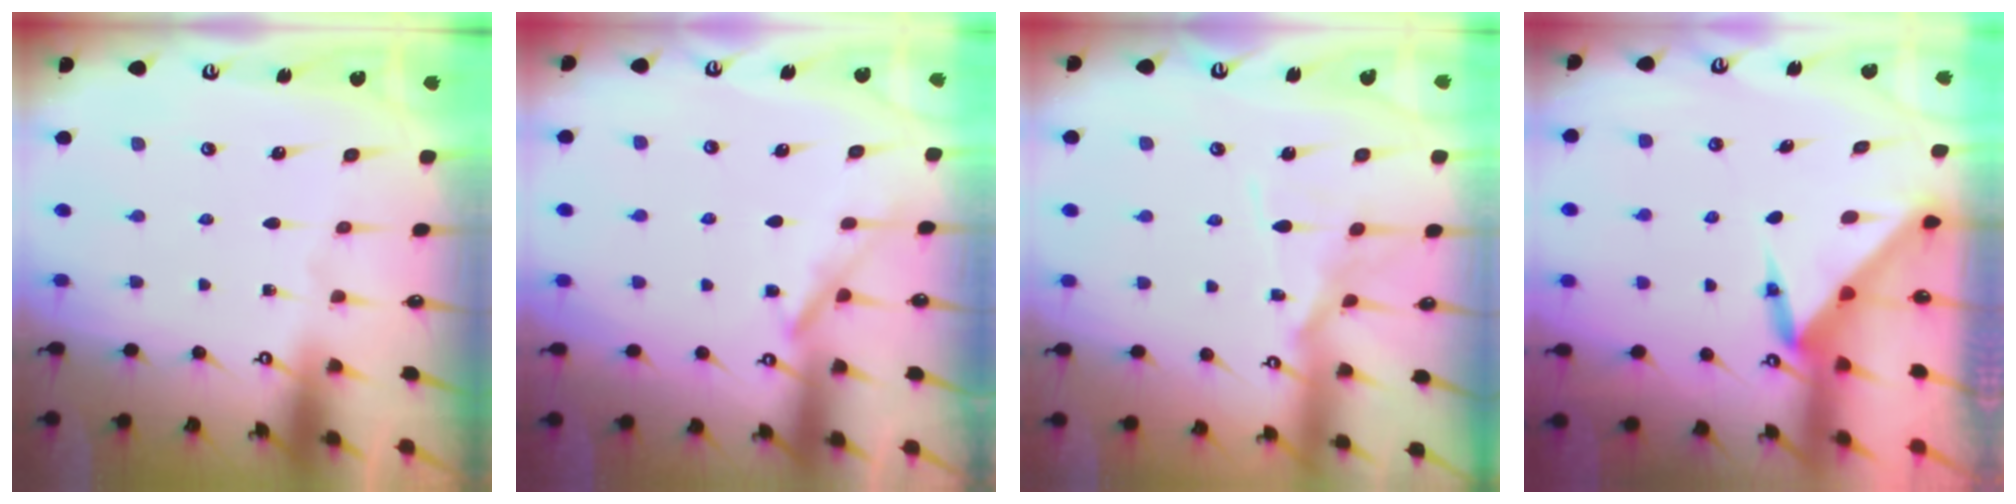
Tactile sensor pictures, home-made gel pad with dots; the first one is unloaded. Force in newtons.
{"total": 8.0, "press": 7.9, "slide": 0.7}
{"total": 10.3, "press": 10.3, "slide": 0.9}
{"total": 3.6, "press": 3.6, "slide": 0.2}